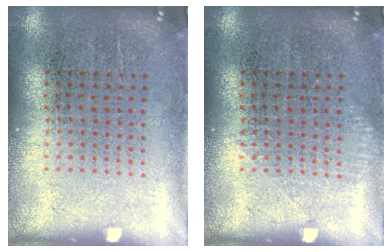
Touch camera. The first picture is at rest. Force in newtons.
{"total": 0.8, "press": 0.7, "slide": 0.2}